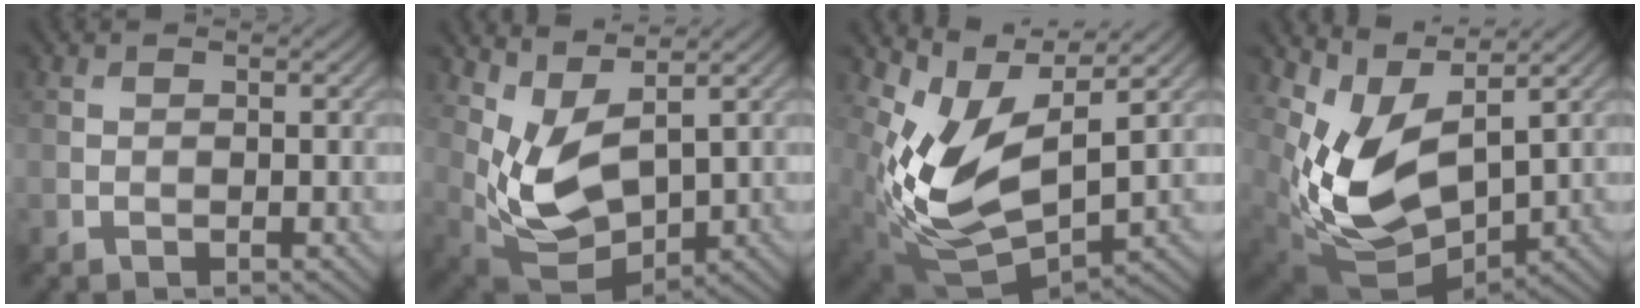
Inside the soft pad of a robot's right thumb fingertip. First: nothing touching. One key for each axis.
{"total": 7.8, "fx": 3.2, "fy": 3.5, "fz": 6.2, "tx": -0.152, "ty": -0.009, "tz": 0.070}
{"total": 10.0, "fx": 2.8, "fy": 5.2, "fz": 8.1, "tx": -0.179, "ty": -0.014, "tz": 0.064}
{"total": 8.6, "fx": 2.2, "fy": 4.9, "fz": 6.7, "tx": -0.151, "ty": -0.021, "tz": 0.055}